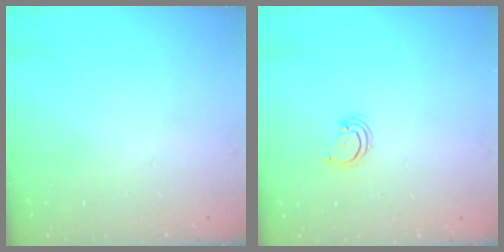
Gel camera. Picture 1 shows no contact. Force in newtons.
{"total": 2.5, "press": 2.5, "slide": 0.3}